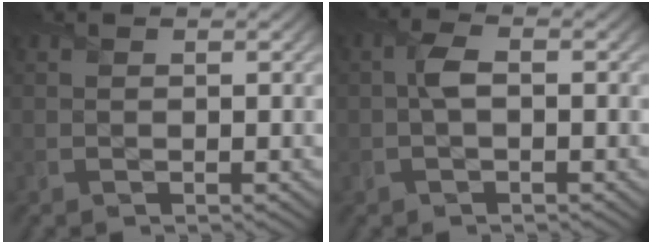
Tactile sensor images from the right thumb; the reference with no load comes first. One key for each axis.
{"total": 2.1, "fx": -0.1, "fy": 0.8, "fz": 2.0, "tx": -0.044, "ty": 0.011, "tz": -0.006}